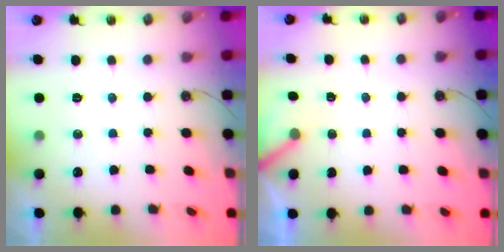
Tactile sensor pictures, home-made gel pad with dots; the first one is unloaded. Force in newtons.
{"total": 4.1, "press": 4.1, "slide": 0.4}